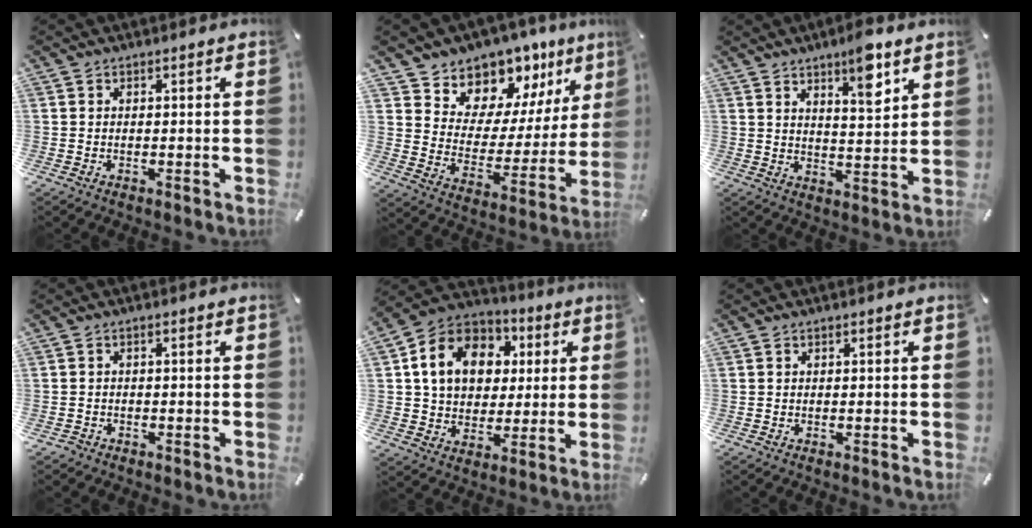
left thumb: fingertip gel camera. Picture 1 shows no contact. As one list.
[{"total": 10.5, "force": [8.8, 5.5, -1.1], "torque": [0.002, -0.111, 0.161]}, {"total": 8.4, "force": [6.0, 2.0, 5.4], "torque": [-0.075, -0.041, 0.099]}, {"total": 1.0, "force": [-0.8, 0.6, 0.2], "torque": [-0.007, 0.003, -0.019]}, {"total": 14.6, "force": [3.6, 11.9, 7.6], "torque": [-0.148, 0.004, 0.066]}, {"total": 0.0}]